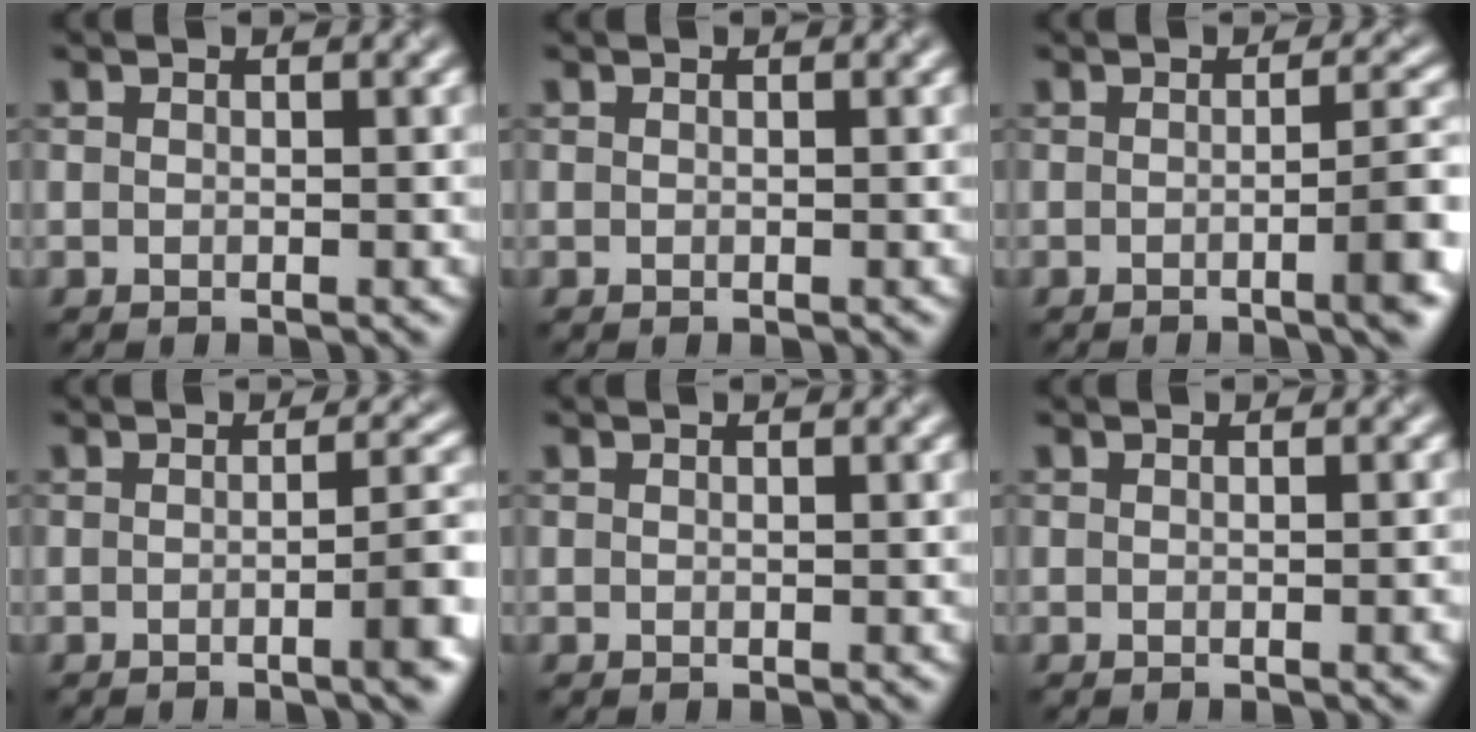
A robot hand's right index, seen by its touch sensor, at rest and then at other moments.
{"total": 0.0}
{"total": 4.2, "force": [-1.5, 0.6, 3.8], "torque": [-0.051, 0.006, -0.029]}
{"total": 3.8, "force": [-1.5, 0.5, 3.4], "torque": [-0.044, 0.008, -0.031]}
{"total": 0.0}
{"total": 0.9, "force": [-0.3, 0.1, 0.9], "torque": [-0.015, -0.001, -0.002]}